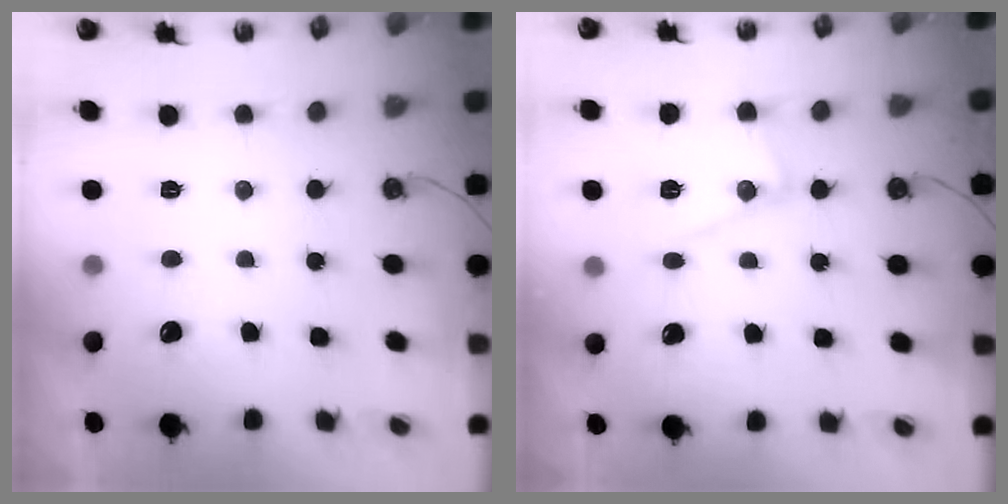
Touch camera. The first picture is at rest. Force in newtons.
{"total": 13.1, "press": 13.1, "slide": 0.8}